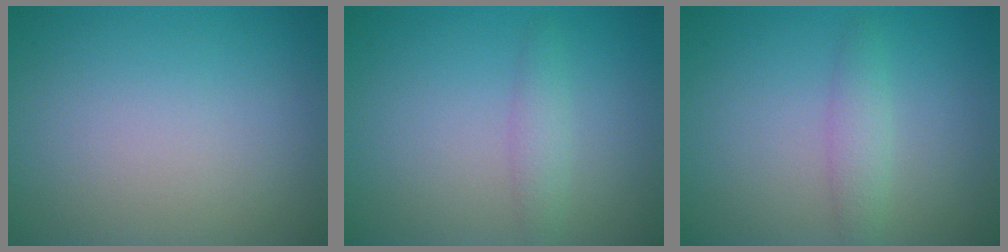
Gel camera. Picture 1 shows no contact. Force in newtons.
{"total": 1.6, "press": 1.6, "slide": 0.1}
{"total": 1.8, "press": 1.8, "slide": 0.0}